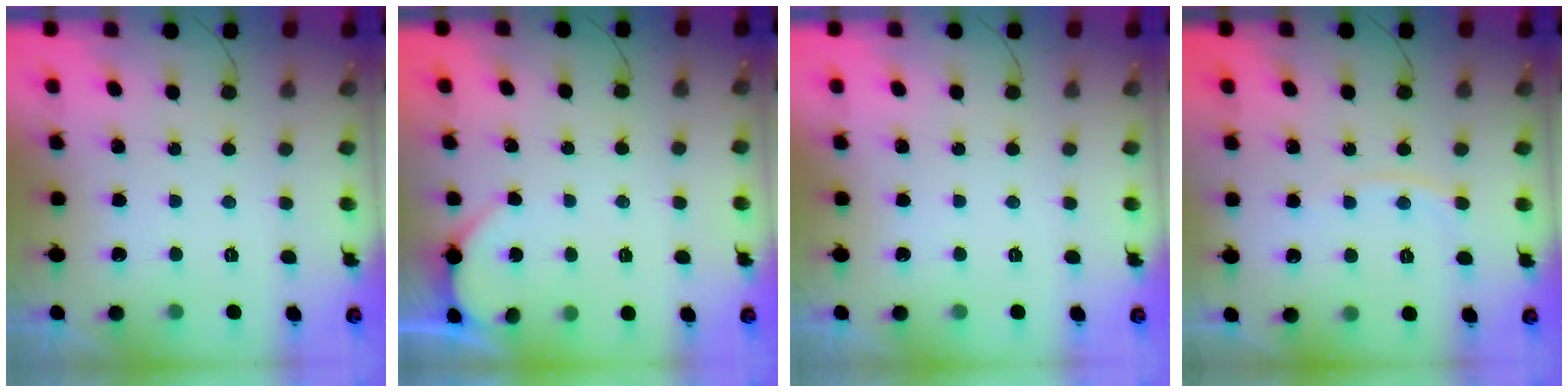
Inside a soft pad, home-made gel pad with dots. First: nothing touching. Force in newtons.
{"total": 1.8, "press": 1.8, "slide": 0.2}
{"total": 0.0}
{"total": 4.5, "press": 4.4, "slide": 0.5}